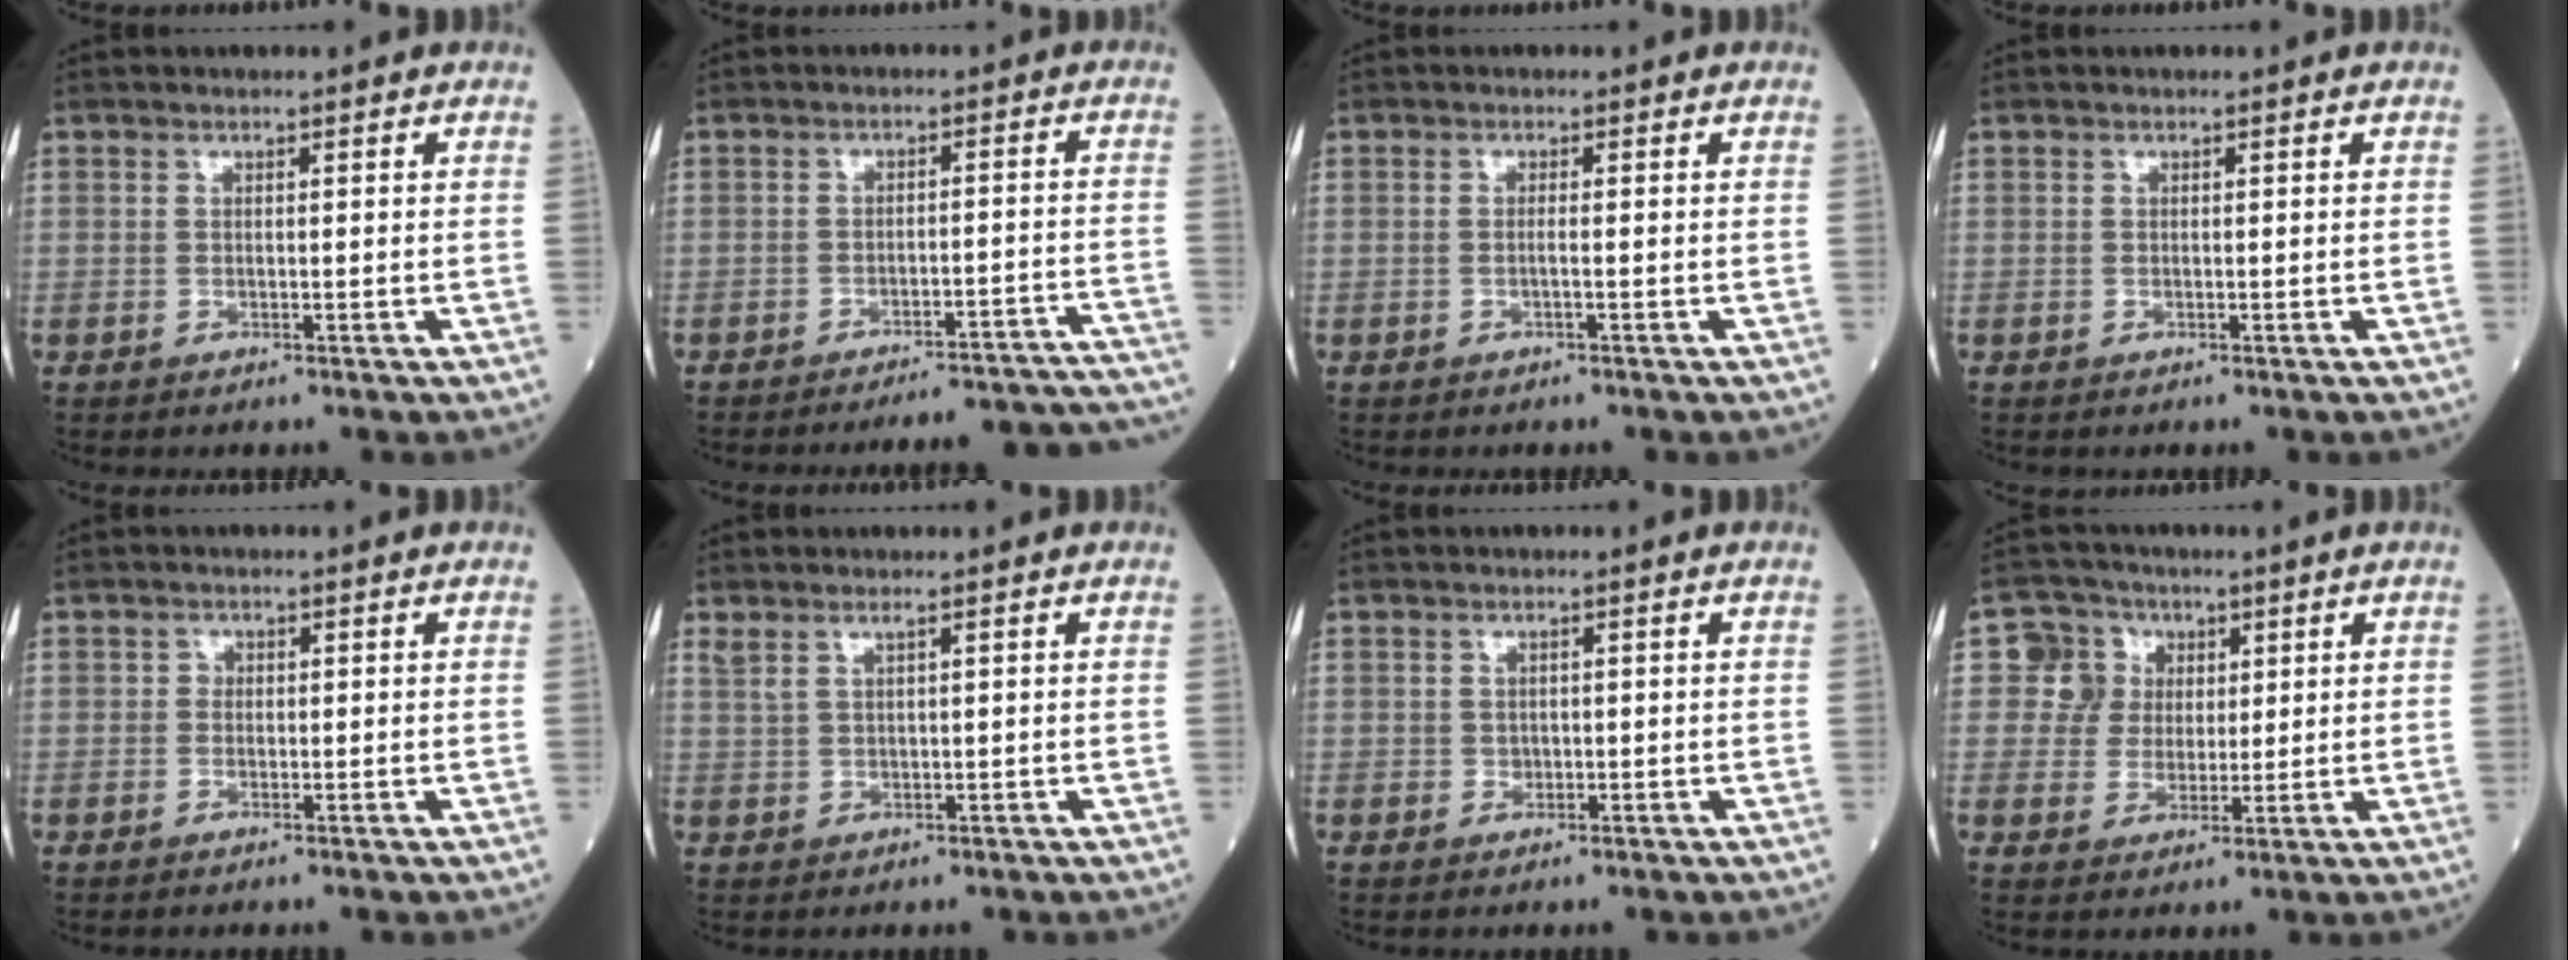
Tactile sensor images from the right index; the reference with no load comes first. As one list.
[{"total": 17.3, "force": [-17.0, 0.4, 3.1], "torque": [0.005, 0.009, -0.200]}, {"total": 0.8, "force": [-0.3, -0.2, 0.8], "torque": [-0.016, 0.000, -0.006]}, {"total": 0.0}, {"total": 0.7, "force": [0.1, 0.6, 0.2], "torque": [0.001, 0.002, 0.000]}, {"total": 1.7, "force": [1.3, 0.0, 1.1], "torque": [-0.033, 0.009, 0.033]}, {"total": 0.7, "force": [0.0, 0.6, 0.3], "torque": [-0.002, 0.001, 0.000]}, {"total": 6.0, "force": [1.8, 5.8, 0.4], "torque": [-0.003, 0.022, 0.033]}]